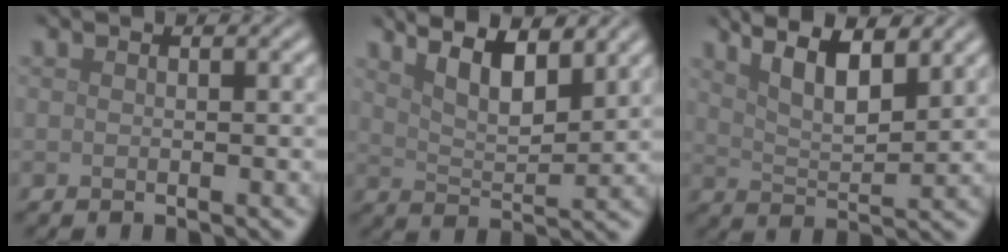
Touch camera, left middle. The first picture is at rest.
{"total": 5.8, "force": [3.9, 1.8, 3.8], "torque": [-0.063, 0.011, 0.054]}
{"total": 6.4, "force": [4.3, 1.9, 4.4], "torque": [-0.069, 0.015, 0.057]}